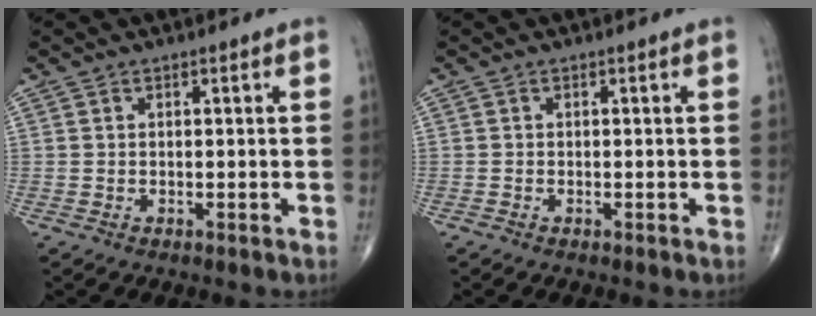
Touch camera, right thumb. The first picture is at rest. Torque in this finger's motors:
{"motor_torque": [-0.38, -0.28, -0.30, -0.25, 0.02]}